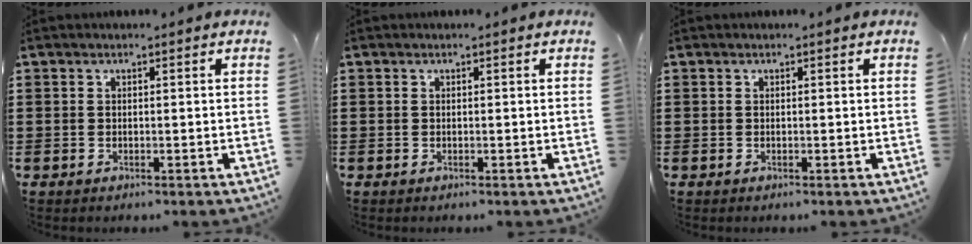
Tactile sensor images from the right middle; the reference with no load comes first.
{"total": 0.0}
{"total": 0.0}